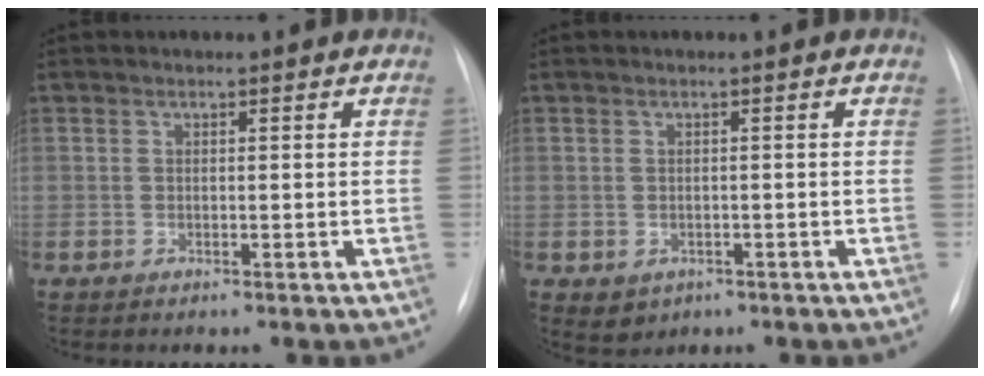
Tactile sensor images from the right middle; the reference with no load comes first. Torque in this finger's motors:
{"motor_torque": [0.31, -0.26, 0.02, 0.00]}